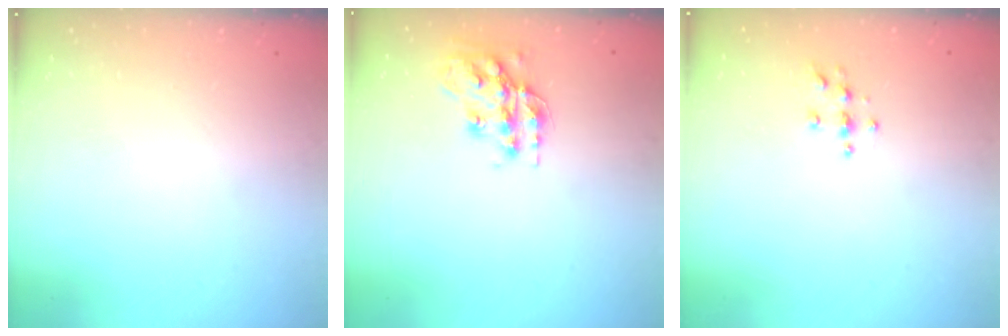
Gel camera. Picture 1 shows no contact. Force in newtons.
{"total": 15.4, "press": 15.4, "slide": 1.0}
{"total": 3.8, "press": 3.8, "slide": 0.5}